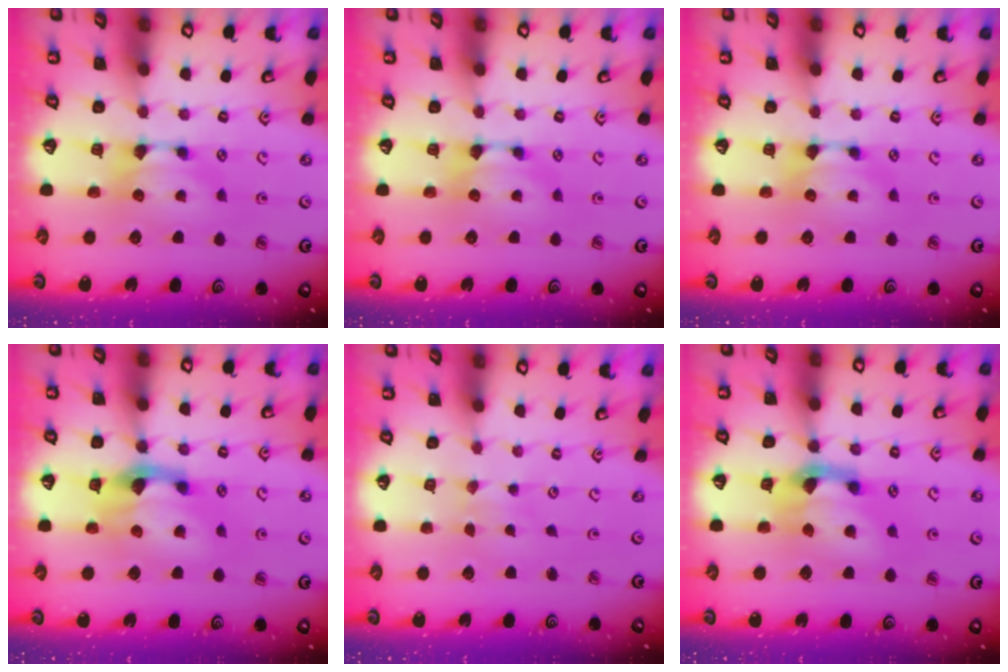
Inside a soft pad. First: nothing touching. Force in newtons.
{"total": 0.0}
{"total": 0.0}
{"total": 4.7, "press": 4.2, "slide": 2.1}
{"total": 3.7, "press": 3.7, "slide": 0.2}
{"total": 4.0, "press": 3.4, "slide": 2.0}